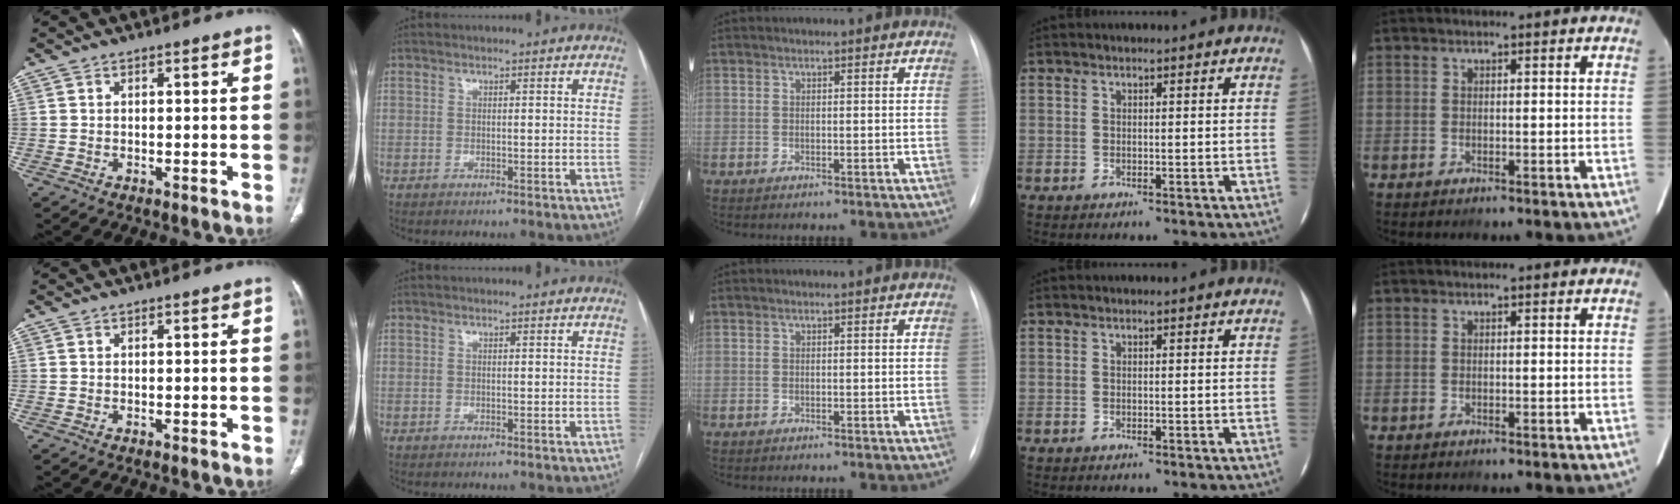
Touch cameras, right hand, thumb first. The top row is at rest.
{}